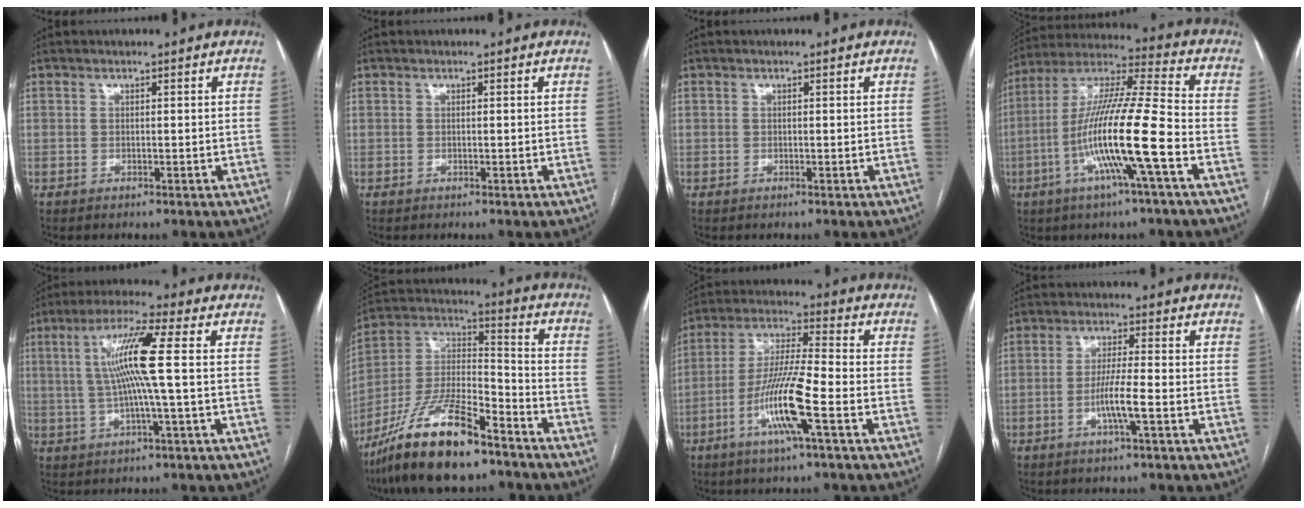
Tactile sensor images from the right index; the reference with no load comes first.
{"total": 0.0}
{"total": 0.0}
{"total": 16.8, "force": [-5.1, -0.2, 16.0], "torque": [-0.306, -0.002, -0.103]}
{"total": 9.9, "force": [1.1, -0.6, 9.8], "torque": [-0.189, 0.011, 0.017]}
{"total": 18.8, "force": [-13.3, 4.1, 12.6], "torque": [-0.270, -0.008, -0.242]}
{"total": 11.8, "force": [-4.5, 0.3, 10.9], "torque": [-0.218, -0.006, -0.089]}
{"total": 5.2, "force": [-1.8, -0.2, 4.9], "torque": [-0.094, -0.005, -0.035]}